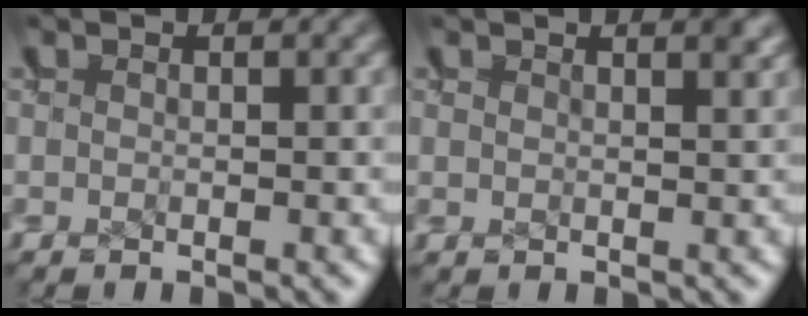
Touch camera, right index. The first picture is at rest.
{"total": 1.2, "force": [1.0, -0.4, 0.3], "torque": [-0.002, 0.003, 0.018]}